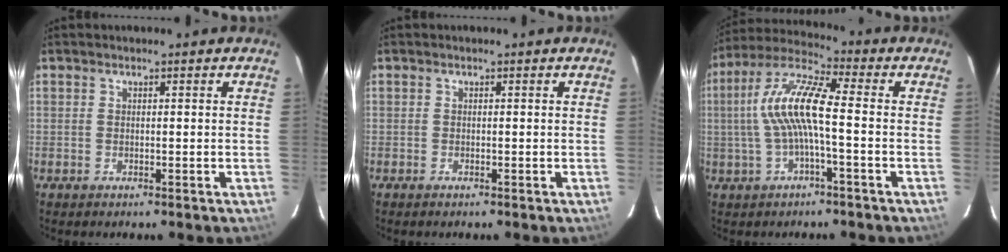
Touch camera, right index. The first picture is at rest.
{"total": 0.0}
{"total": 11.2, "force": [-0.6, 2.0, 11.0], "torque": [-0.226, 0.017, -0.014]}